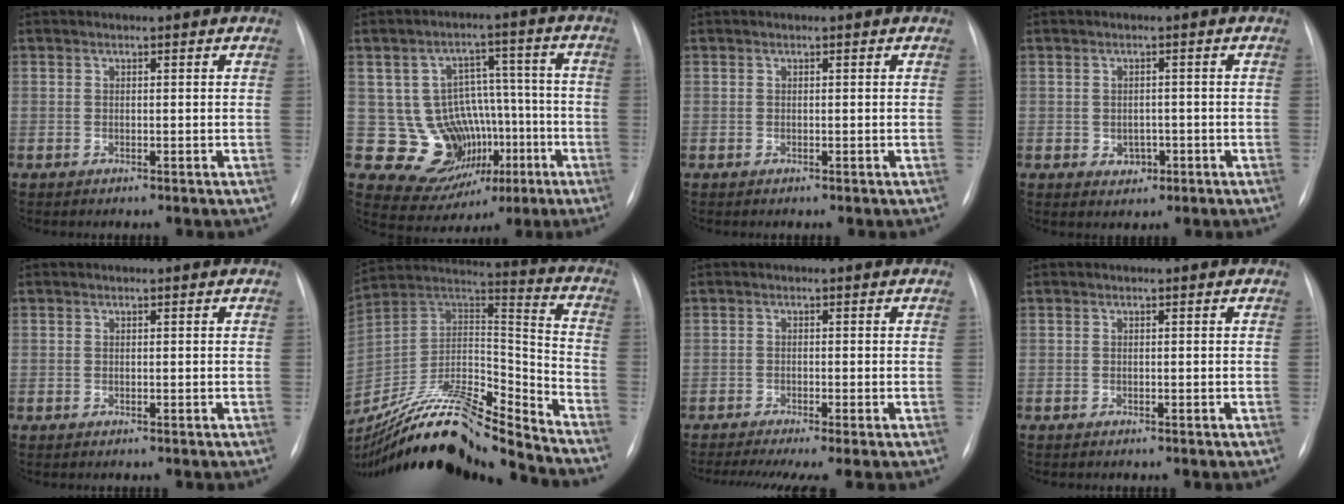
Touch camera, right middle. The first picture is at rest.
{"total": 12.1, "force": [-3.3, 10.4, 5.3], "torque": [-0.070, 0.039, -0.026]}
{"total": 0.0}
{"total": 2.5, "force": [-0.8, 2.0, 1.3], "torque": [-0.013, 0.003, -0.003]}
{"total": 0.0}
{"total": 21.9, "force": [-19.6, 1.5, 9.7], "torque": [-0.204, 0.025, -0.349]}
{"total": 7.7, "force": [-5.6, 0.7, 5.2], "torque": [-0.083, -0.013, -0.093]}
{"total": 0.0}